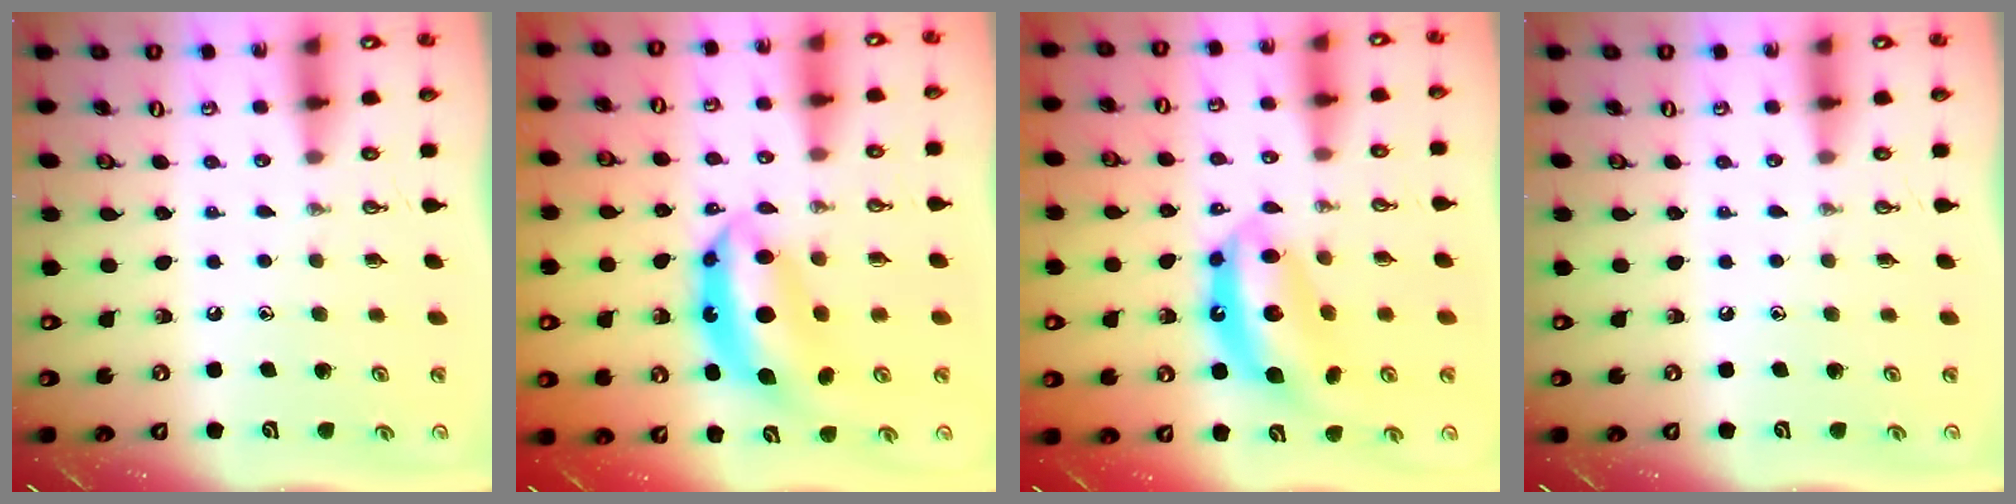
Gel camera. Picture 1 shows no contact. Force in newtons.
{"total": 10.9, "press": 10.9, "slide": 0.8}
{"total": 11.7, "press": 11.7, "slide": 0.9}
{"total": 0.0}